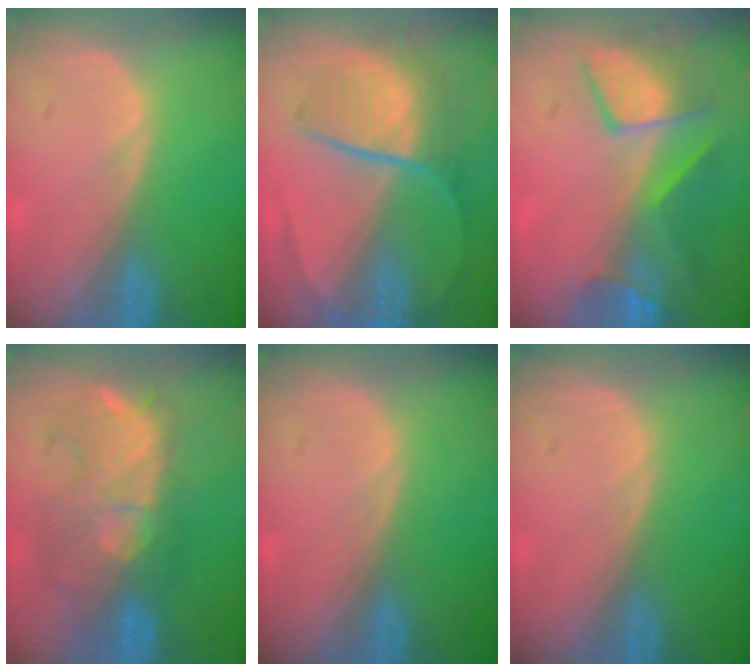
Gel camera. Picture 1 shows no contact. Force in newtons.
{"total": 8.9, "press": 7.6, "slide": 4.7}
{"total": 7.6, "press": 7.5, "slide": 1.2}
{"total": 9.8, "press": 9.5, "slide": 2.7}
{"total": 0.0}
{"total": 0.0}